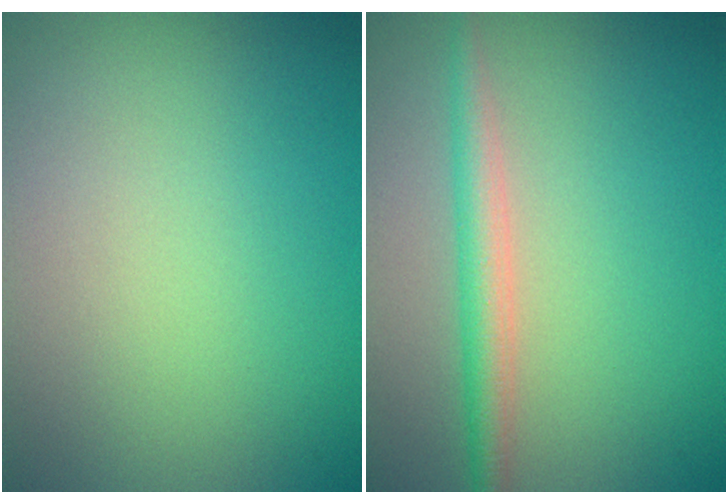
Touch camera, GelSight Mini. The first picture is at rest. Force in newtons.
{"total": 2.7, "press": 2.7, "slide": 0.0}